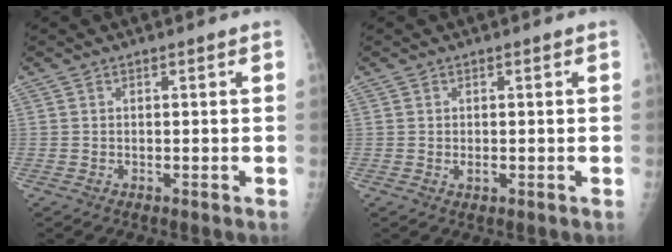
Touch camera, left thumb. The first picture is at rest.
{"total": 1.2, "force": [-0.1, 0.7, 0.9], "torque": [-0.011, -0.002, 0.000]}